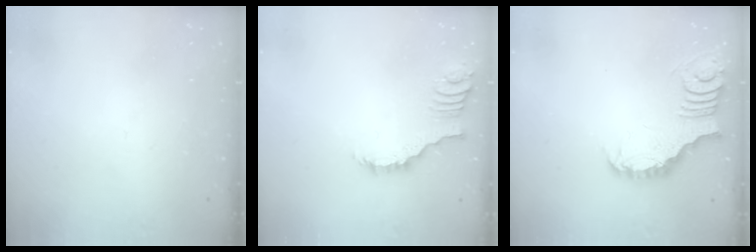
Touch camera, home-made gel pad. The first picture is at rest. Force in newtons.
{"total": 2.2, "press": 2.2, "slide": 0.4}
{"total": 3.7, "press": 3.7, "slide": 0.5}